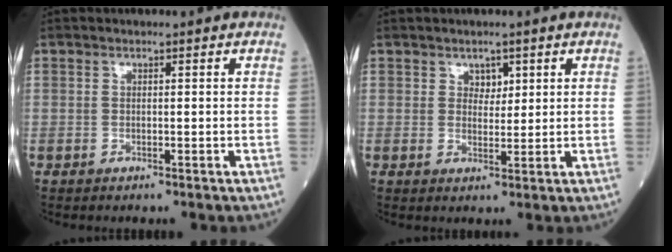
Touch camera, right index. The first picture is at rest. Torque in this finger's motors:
{"motor_torque": [-0.10, 0.17, -0.07, -0.01]}